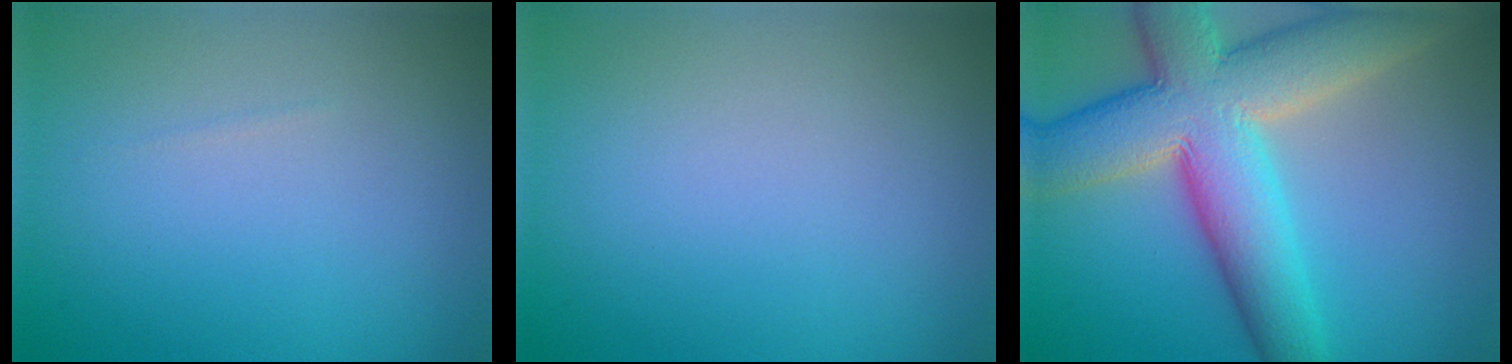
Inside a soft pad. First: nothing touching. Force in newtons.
{"total": 0.0}
{"total": 11.8, "press": 11.7, "slide": 0.9}